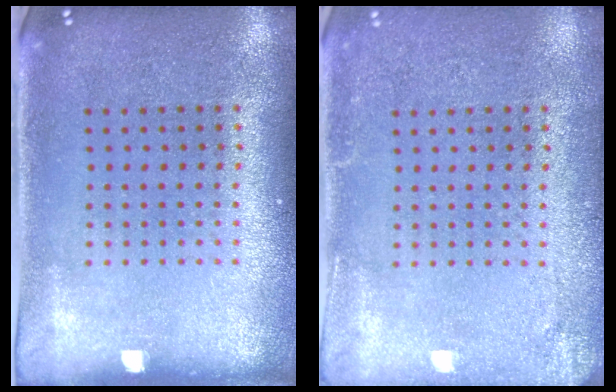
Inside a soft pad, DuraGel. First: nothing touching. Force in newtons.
{"total": 2.0, "press": 1.9, "slide": 0.1}